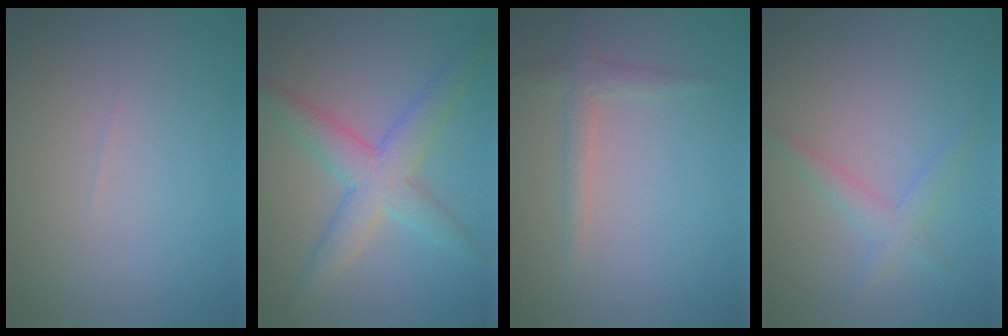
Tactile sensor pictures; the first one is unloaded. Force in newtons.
{"total": 4.9, "press": 4.9, "slide": 0.1}
{"total": 1.7, "press": 1.7, "slide": 0.1}
{"total": 1.9, "press": 1.9, "slide": 0.2}